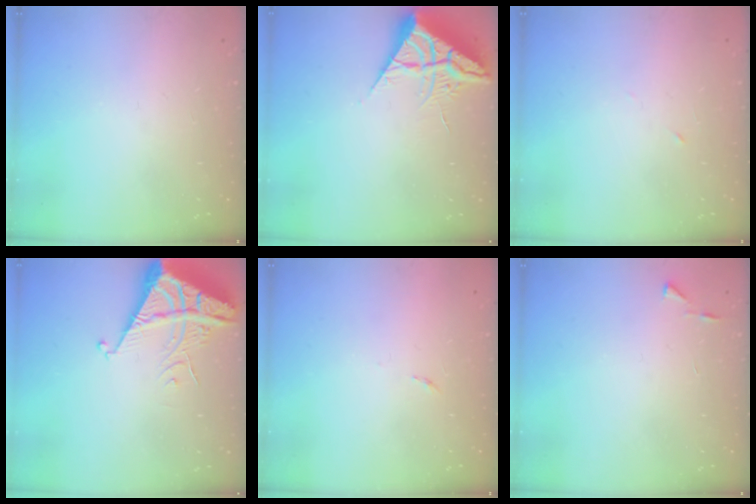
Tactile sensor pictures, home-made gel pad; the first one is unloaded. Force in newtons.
{"total": 7.1, "press": 7.1, "slide": 0.4}
{"total": 2.7, "press": 2.5, "slide": 1.0}
{"total": 6.6, "press": 6.6, "slide": 0.6}
{"total": 2.6, "press": 2.6, "slide": 0.4}
{"total": 3.1, "press": 3.1, "slide": 0.3}